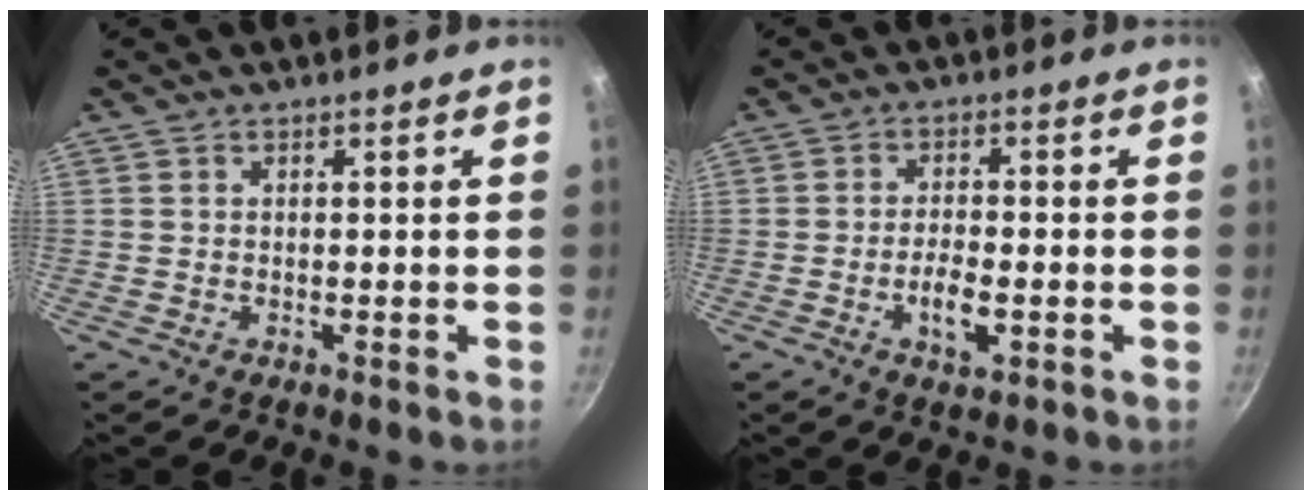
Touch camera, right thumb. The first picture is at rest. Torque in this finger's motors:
{"motor_torque": [-0.34, 0.26, 0.03, -0.01, 0.12]}